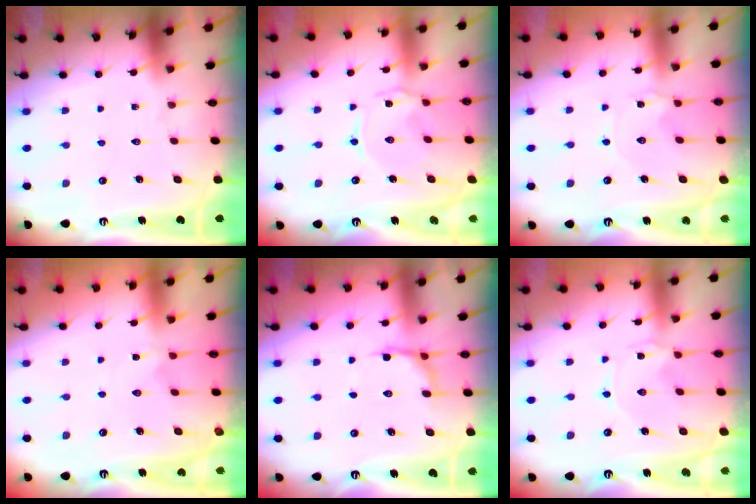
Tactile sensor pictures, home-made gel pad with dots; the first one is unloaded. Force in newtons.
{"total": 1.1, "press": 1.0, "slide": 0.3}
{"total": 1.6, "press": 1.6, "slide": 0.3}
{"total": 1.0, "press": 1.0, "slide": 0.3}
{"total": 5.6, "press": 4.9, "slide": 2.7}
{"total": 0.0}